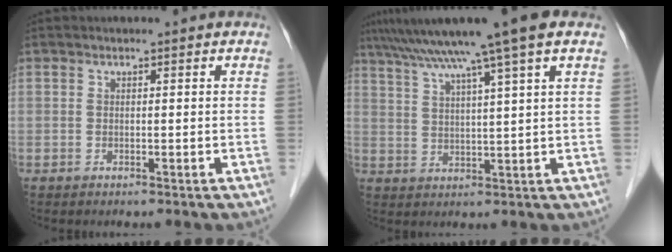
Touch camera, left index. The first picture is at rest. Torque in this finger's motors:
{"motor_torque": [0.79, -0.82, 1.01, 0.21]}